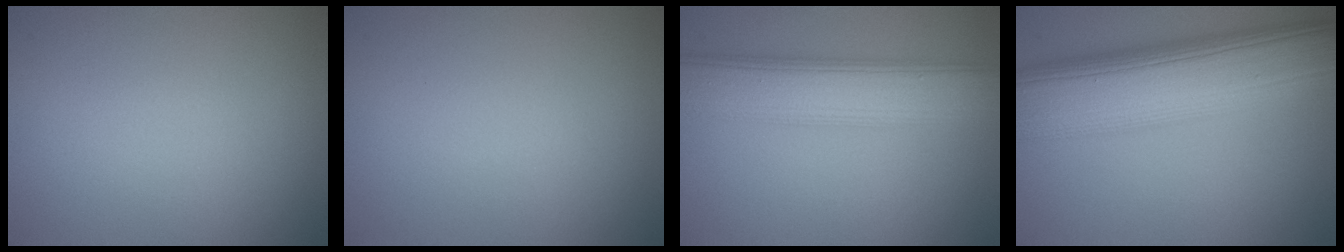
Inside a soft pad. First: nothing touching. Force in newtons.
{"total": 0.0}
{"total": 7.1, "press": 7.1, "slide": 0.1}
{"total": 12.1, "press": 12.1, "slide": 0.2}